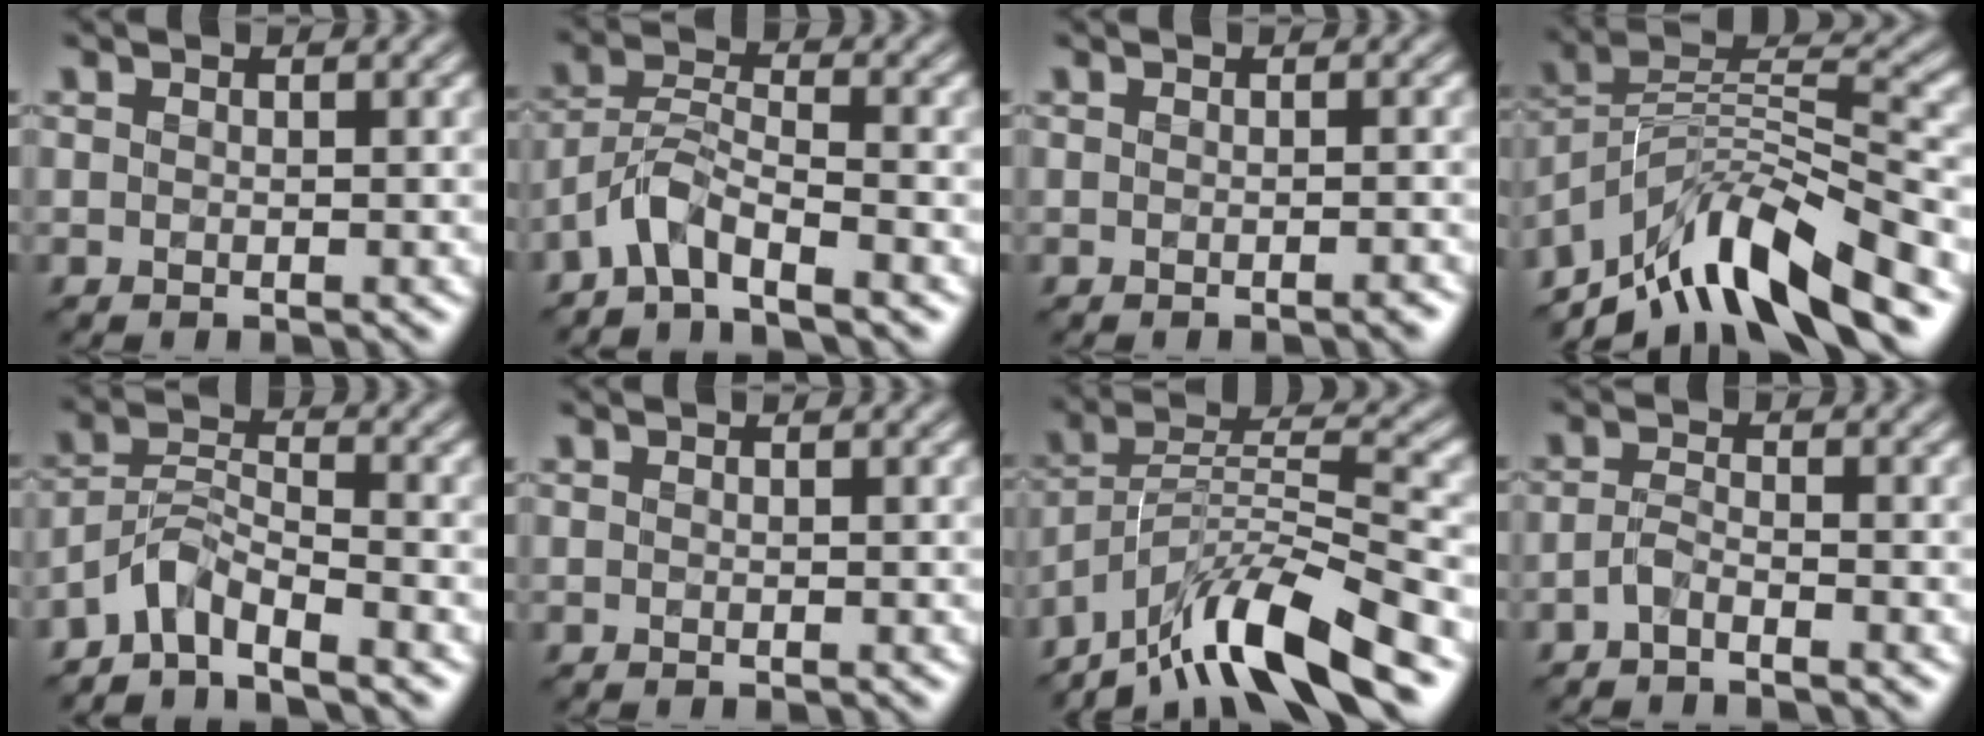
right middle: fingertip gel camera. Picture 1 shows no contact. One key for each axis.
{"total": 3.5, "fx": -2.7, "fy": 1.0, "fz": 2.1, "tx": -0.041, "ty": 0.013, "tz": -0.062}
{"total": 1.0, "fx": -0.4, "fy": 0.3, "fz": 0.8, "tx": -0.006, "ty": 0.001, "tz": -0.008}
{"total": 10.4, "fx": -7.3, "fy": 3.2, "fz": 6.7, "tx": -0.114, "ty": 0.016, "tz": -0.146}
{"total": 3.7, "fx": -3.1, "fy": 1.0, "fz": 1.8, "tx": -0.032, "ty": 0.010, "tz": -0.071}
{"total": 0.0}
{"total": 10.6, "fx": -8.0, "fy": 2.1, "fz": 6.5, "tx": -0.110, "ty": 0.018, "tz": -0.153}
{"total": 1.3, "fx": -1.0, "fy": 0.3, "fz": 0.8, "tx": -0.020, "ty": 0.003, "tz": -0.027}